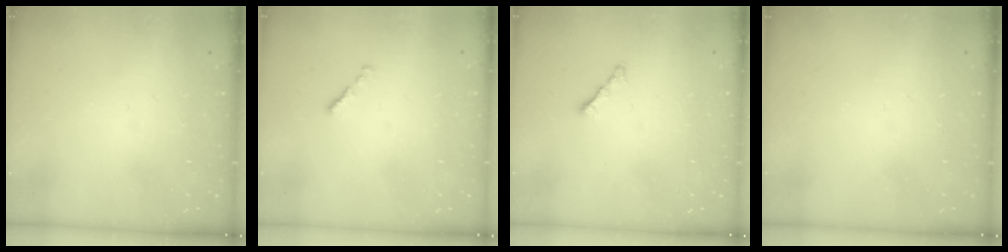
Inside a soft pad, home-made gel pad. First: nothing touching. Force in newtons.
{"total": 0.7, "press": 0.6, "slide": 0.4}
{"total": 2.3, "press": 2.2, "slide": 0.7}
{"total": 0.0}